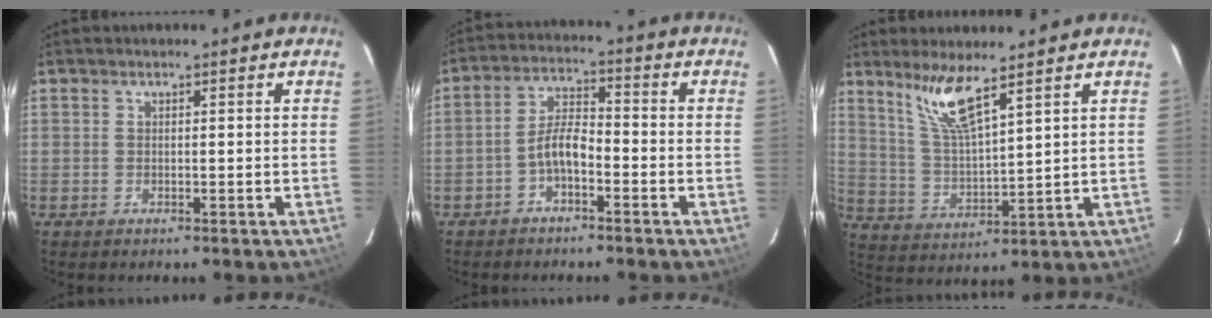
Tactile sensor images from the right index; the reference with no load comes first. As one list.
[{"total": 5.3, "force": [-3.0, 2.0, 3.9], "torque": [-0.082, 0.017, -0.055]}, {"total": 8.8, "force": [6.3, 0.8, 6.1], "torque": [-0.116, -0.003, 0.135]}]